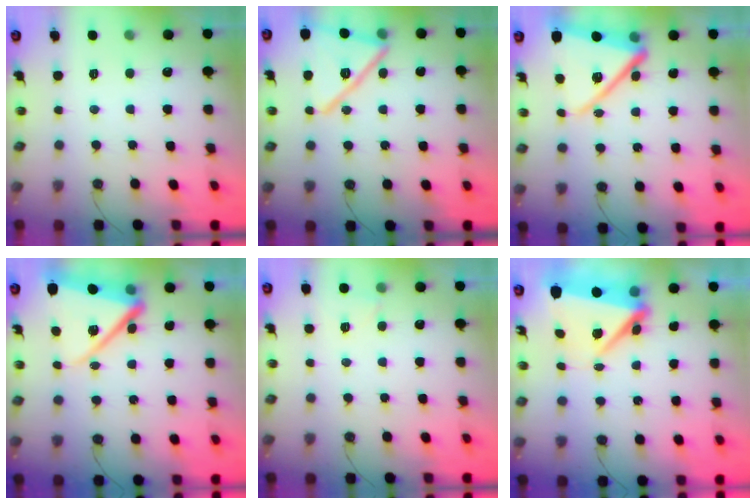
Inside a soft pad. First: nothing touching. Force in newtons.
{"total": 17.8, "press": 17.8, "slide": 0.5}
{"total": 16.9, "press": 16.9, "slide": 1.5}
{"total": 14.1, "press": 13.9, "slide": 2.1}
{"total": 1.8, "press": 1.6, "slide": 0.8}
{"total": 7.9, "press": 7.9, "slide": 0.7}